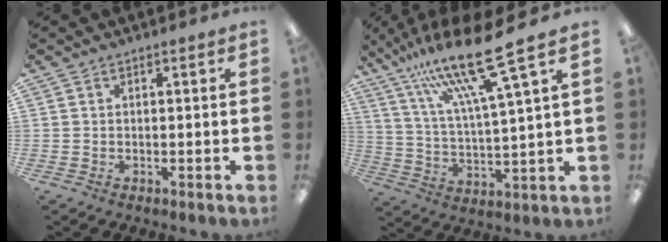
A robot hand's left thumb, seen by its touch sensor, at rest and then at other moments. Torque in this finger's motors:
{"motor_torque": [0.45, 0.05, 1.75, -1.02, 0.14]}